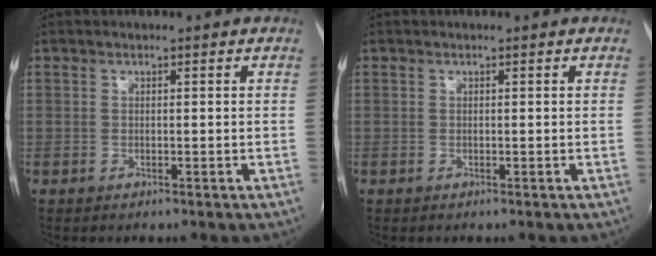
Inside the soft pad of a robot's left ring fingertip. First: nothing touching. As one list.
[{"total": 0.0}]